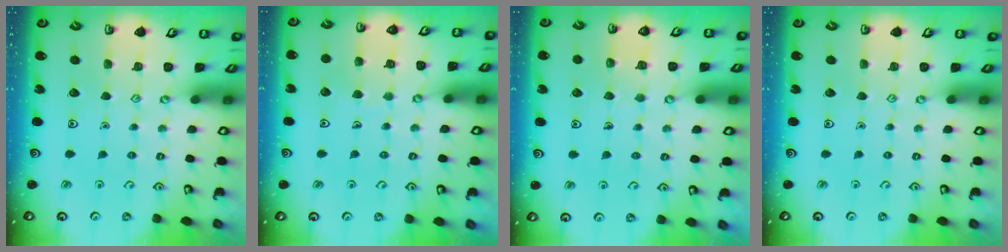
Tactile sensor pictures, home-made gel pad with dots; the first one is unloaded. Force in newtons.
{"total": 5.4, "press": 5.4, "slide": 0.4}
{"total": 3.9, "press": 3.8, "slide": 0.3}
{"total": 0.0}